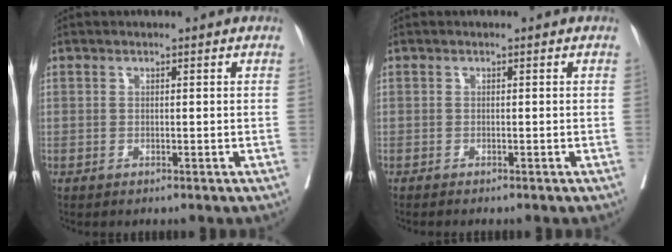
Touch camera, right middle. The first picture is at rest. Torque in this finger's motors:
{"motor_torque": [0.22, -0.23, 0.03, 0.01]}